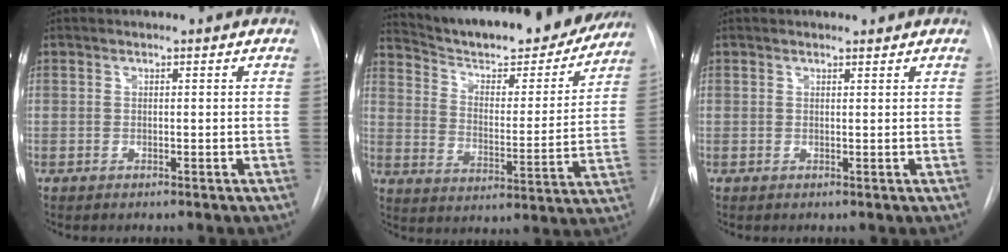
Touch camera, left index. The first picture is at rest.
{"total": 23.9, "force": [21.6, 4.6, 9.1], "torque": [-0.143, -0.032, 0.298]}
{"total": 1.2, "force": [1.2, 0.2, 0.2], "torque": [-0.007, 0.001, 0.015]}